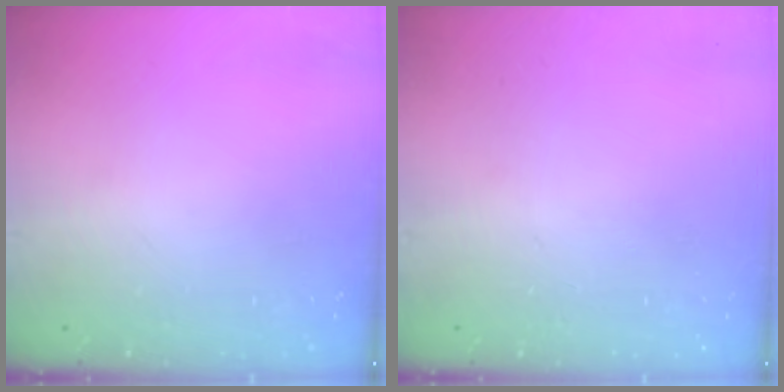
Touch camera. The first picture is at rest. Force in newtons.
{"total": 0.0}